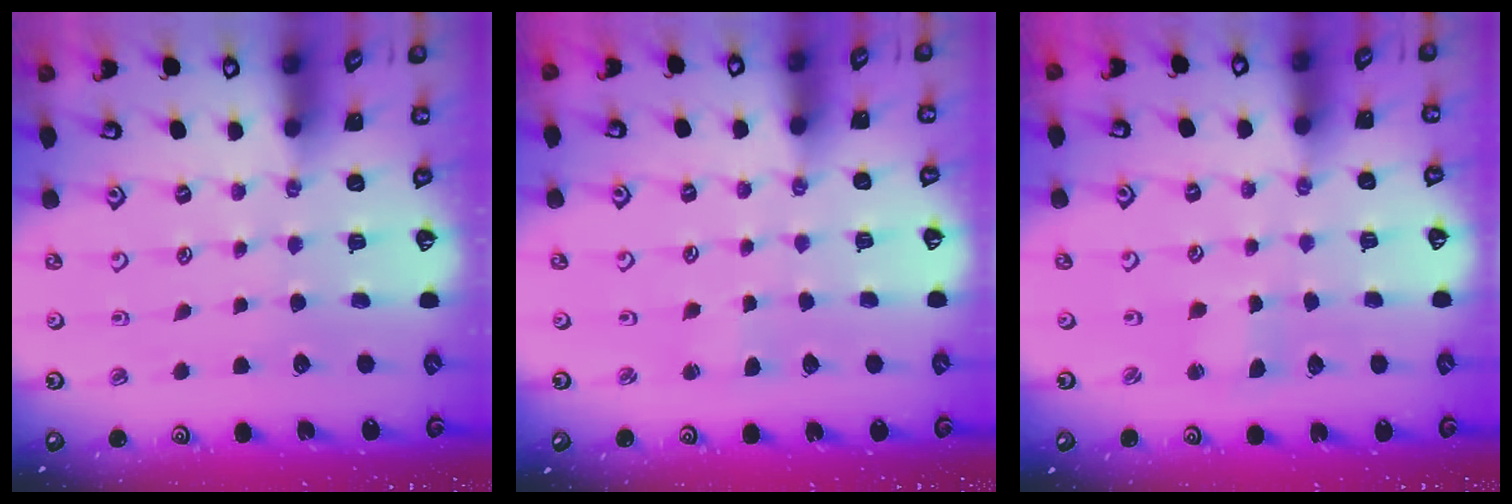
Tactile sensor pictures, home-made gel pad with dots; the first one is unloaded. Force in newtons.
{"total": 1.2, "press": 1.2, "slide": 0.2}
{"total": 1.4, "press": 1.3, "slide": 0.3}